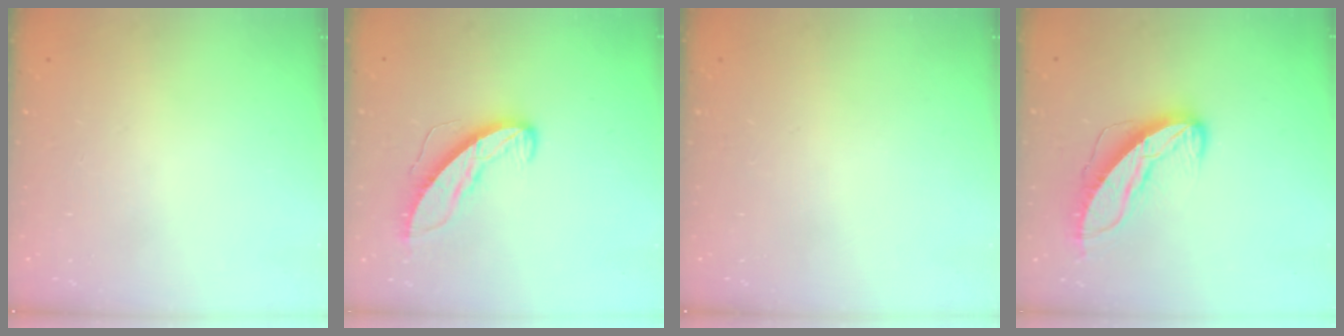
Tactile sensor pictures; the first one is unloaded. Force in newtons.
{"total": 8.9, "press": 8.9, "slide": 0.6}
{"total": 0.0}
{"total": 10.2, "press": 10.2, "slide": 0.5}